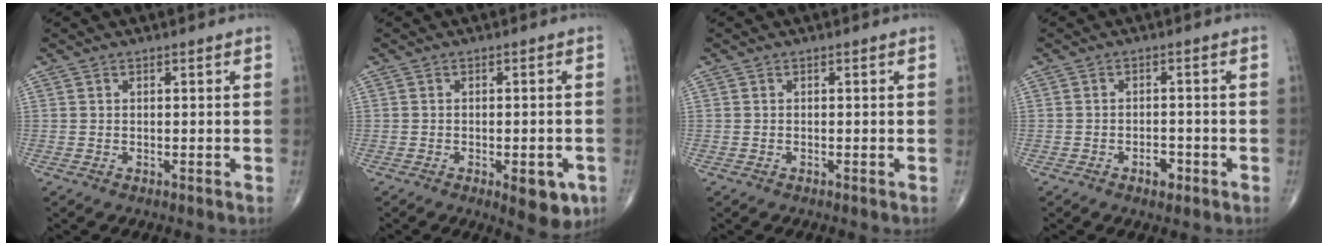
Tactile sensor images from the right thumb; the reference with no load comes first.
{"total": 6.5, "force": [-2.7, 2.7, 5.3], "torque": [-0.050, 0.003, -0.026]}
{"total": 0.0}
{"total": 2.7, "force": [-1.5, 1.5, 1.7], "torque": [-0.018, 0.007, -0.021]}